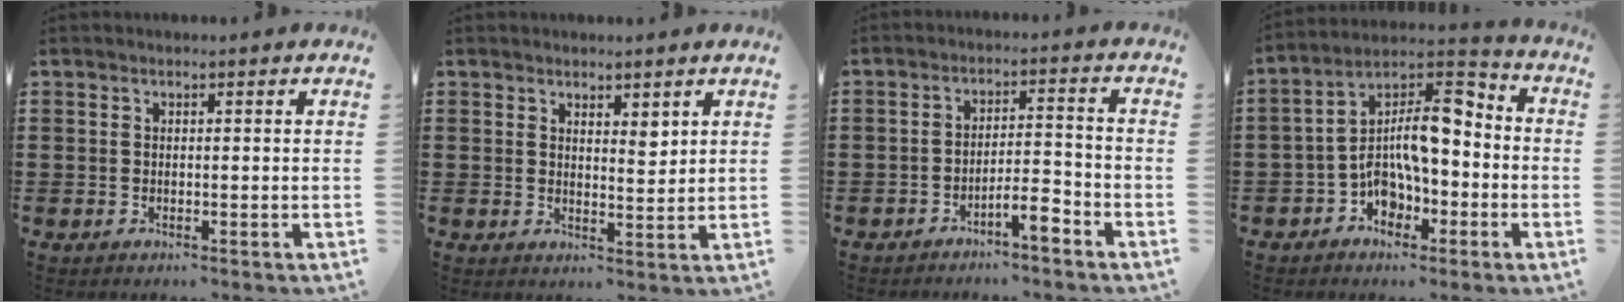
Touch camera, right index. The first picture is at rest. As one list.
[{"total": 2.6, "force": [2.3, 1.1, 0.8], "torque": [-0.005, -0.001, 0.039]}, {"total": 4.5, "force": [-3.5, 0.6, 2.7], "torque": [-0.048, 0.007, -0.066]}, {"total": 10.4, "force": [-2.1, 5.5, 8.5], "torque": [-0.159, -0.008, -0.047]}]